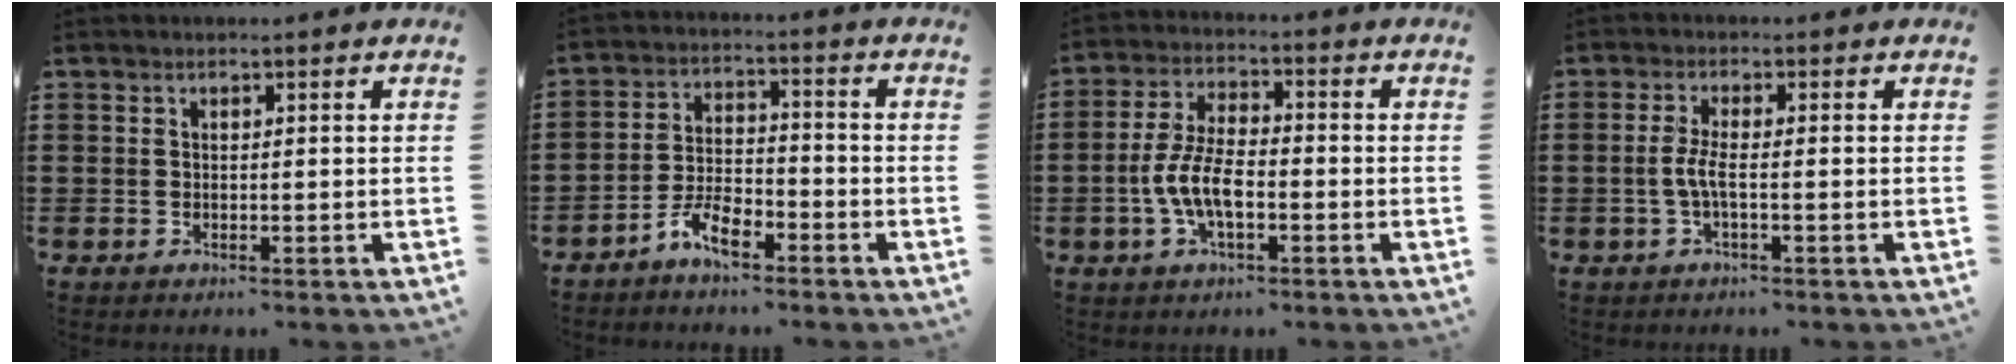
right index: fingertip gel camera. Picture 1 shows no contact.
{"total": 5.7, "force": [-4.0, 2.0, 3.4], "torque": [-0.078, 0.005, -0.080]}
{"total": 7.4, "force": [-2.2, 3.2, 6.3], "torque": [-0.149, -0.004, -0.048]}
{"total": 3.4, "force": [-0.9, 0.4, 3.2], "torque": [-0.080, -0.008, -0.025]}